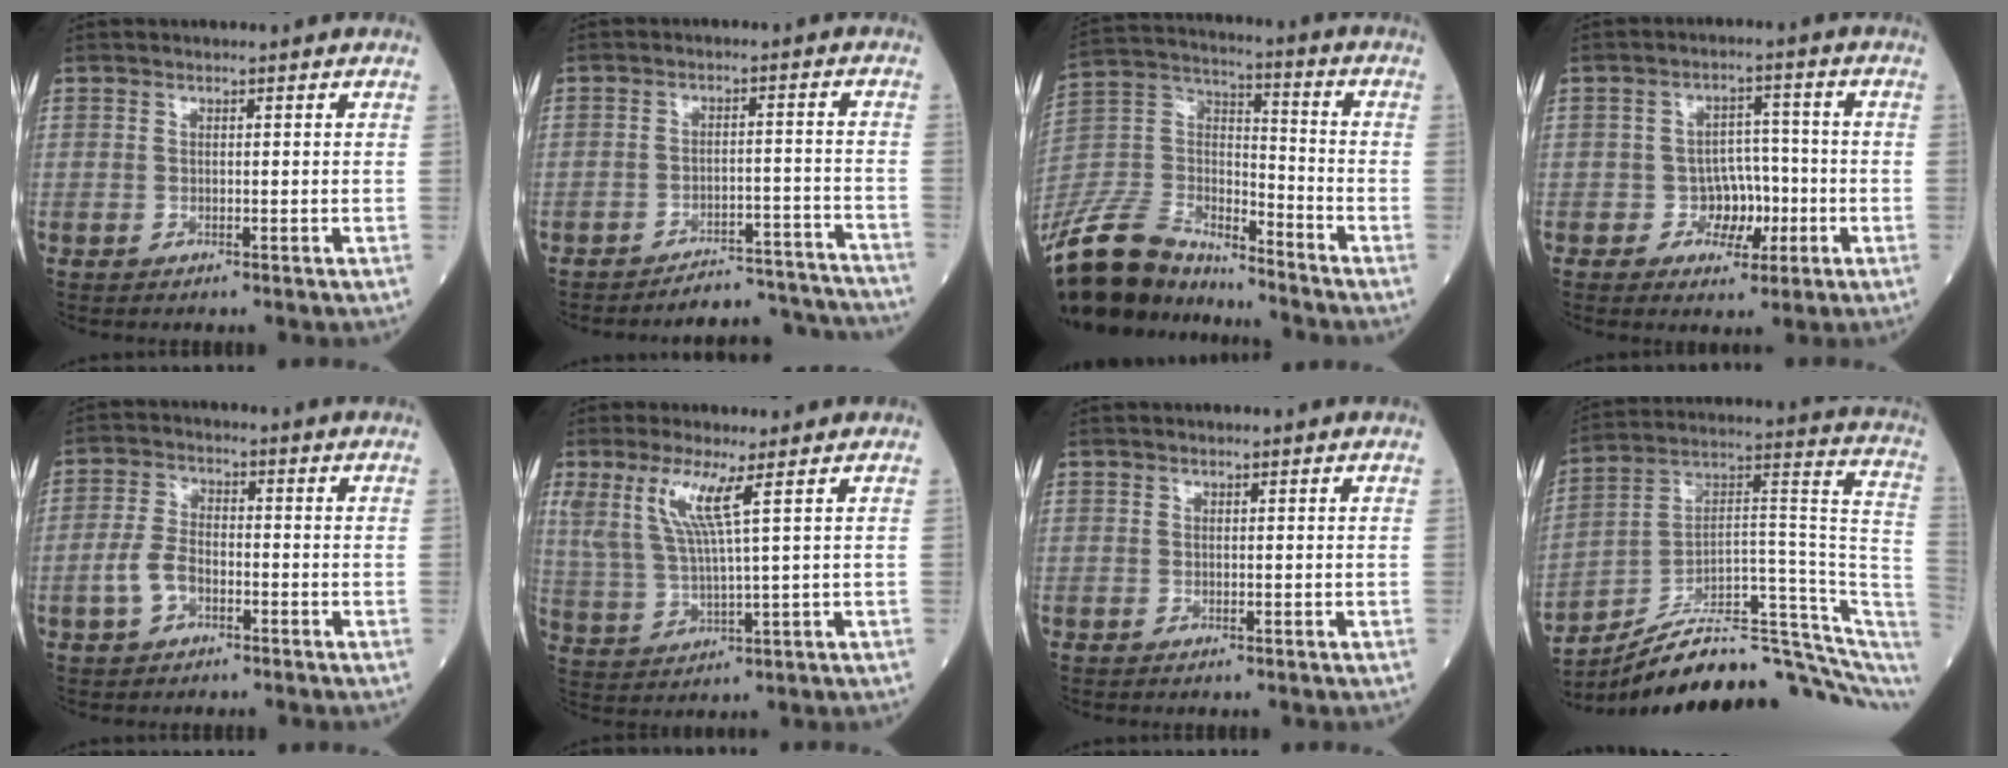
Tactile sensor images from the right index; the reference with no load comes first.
{"total": 12.2, "force": [-12.2, 0.9, 0.4], "torque": [0.019, 0.030, -0.152]}
{"total": 17.7, "force": [-16.2, 4.5, 5.5], "torque": [-0.117, 0.030, -0.304]}
{"total": 5.3, "force": [-1.7, 4.1, 2.9], "torque": [-0.029, 0.016, -0.023]}
{"total": 5.0, "force": [-2.1, 2.8, 3.6], "torque": [-0.086, 0.008, -0.043]}
{"total": 7.6, "force": [3.6, -0.1, 6.7], "torque": [-0.148, 0.001, 0.081]}
{"total": 0.0}
{"total": 22.3, "force": [-16.9, 3.2, 14.3], "torque": [-0.149, 0.064, -0.254]}